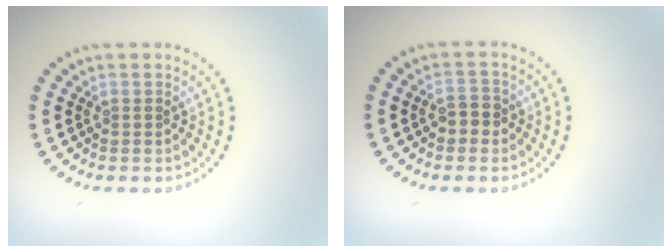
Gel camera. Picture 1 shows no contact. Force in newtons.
{"total": 1.8, "press": 1.7, "slide": 0.3}